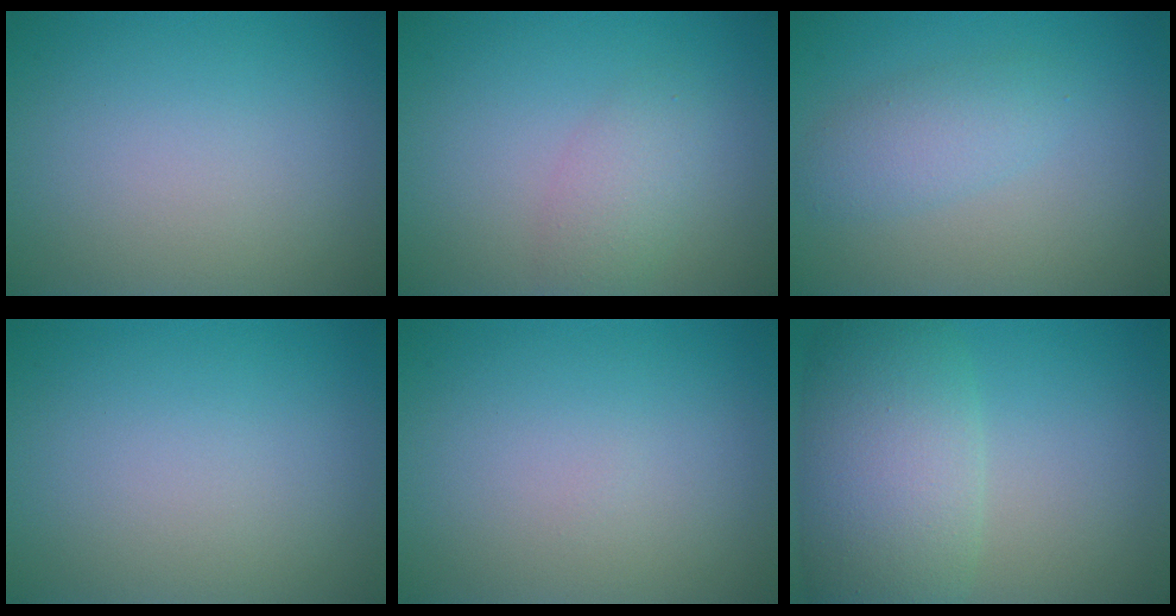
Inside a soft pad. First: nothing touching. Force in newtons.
{"total": 2.3, "press": 2.3, "slide": 0.1}
{"total": 2.7, "press": 2.7, "slide": 0.1}
{"total": 0.0}
{"total": 0.0}
{"total": 8.4, "press": 8.4, "slide": 0.6}